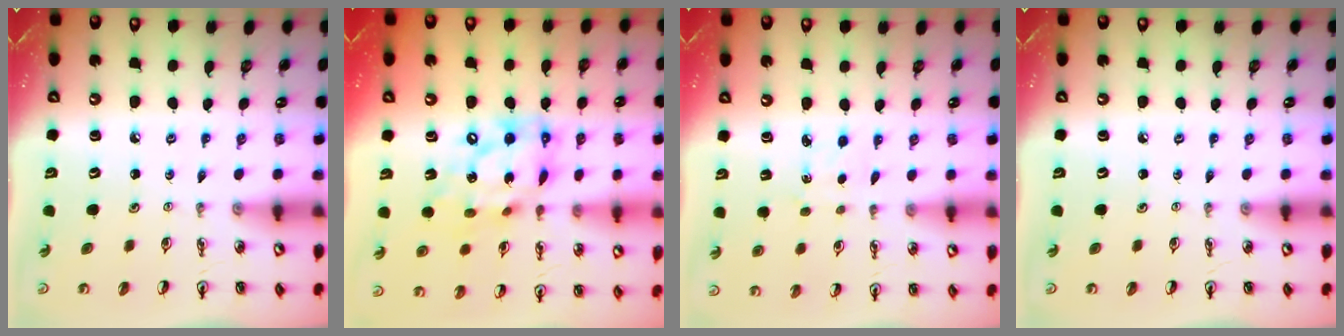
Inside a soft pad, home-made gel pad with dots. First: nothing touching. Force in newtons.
{"total": 16.3, "press": 16.3, "slide": 1.1}
{"total": 1.6, "press": 1.6, "slide": 0.3}
{"total": 0.0}